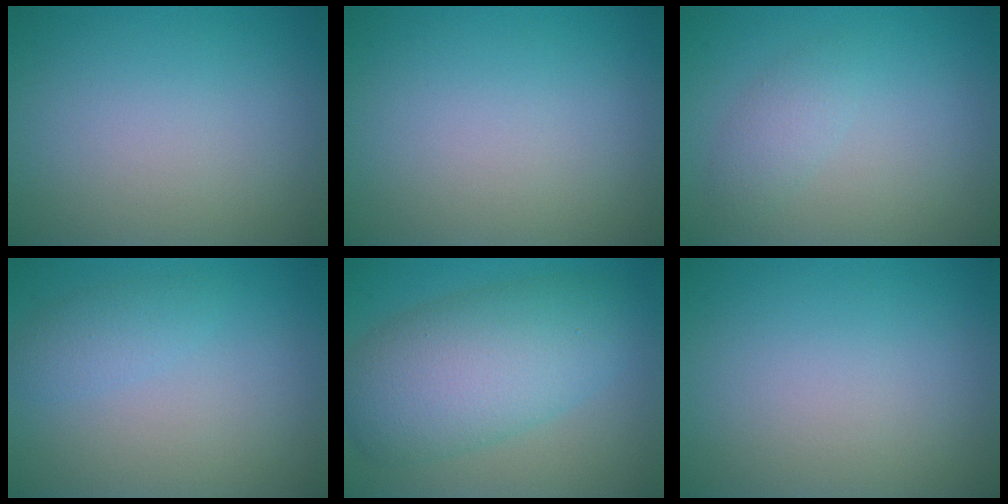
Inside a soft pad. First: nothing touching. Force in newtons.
{"total": 0.0}
{"total": 1.7, "press": 1.7, "slide": 0.0}
{"total": 1.7, "press": 1.7, "slide": 0.1}
{"total": 7.2, "press": 7.2, "slide": 0.3}
{"total": 0.0}